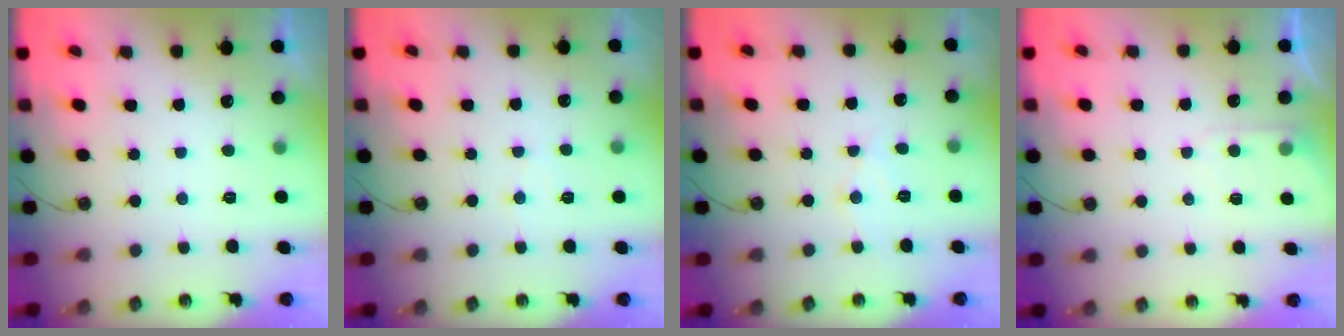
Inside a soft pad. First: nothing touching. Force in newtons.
{"total": 3.6, "press": 3.5, "slide": 0.6}
{"total": 7.0, "press": 7.0, "slide": 0.4}
{"total": 4.6, "press": 4.6, "slide": 0.6}